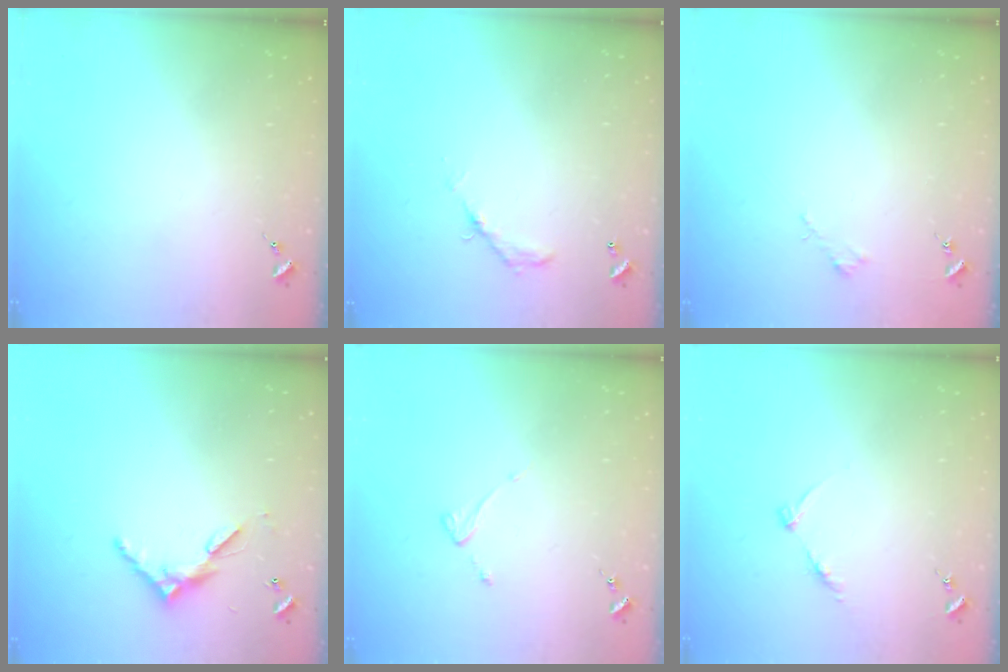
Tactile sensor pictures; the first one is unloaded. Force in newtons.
{"total": 6.2, "press": 6.2, "slide": 0.4}
{"total": 1.8, "press": 1.8, "slide": 0.2}
{"total": 7.4, "press": 7.4, "slide": 0.4}
{"total": 3.6, "press": 3.6, "slide": 0.4}
{"total": 6.2, "press": 6.2, "slide": 0.7}